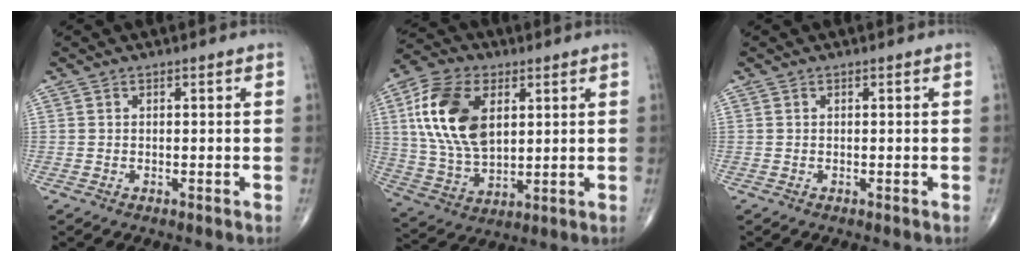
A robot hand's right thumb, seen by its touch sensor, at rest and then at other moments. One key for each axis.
{"total": 17.2, "fx": 4.7, "fy": 10.2, "fz": 13.0, "tx": -0.240, "ty": -0.008, "tz": 0.090}
{"total": 0.0}